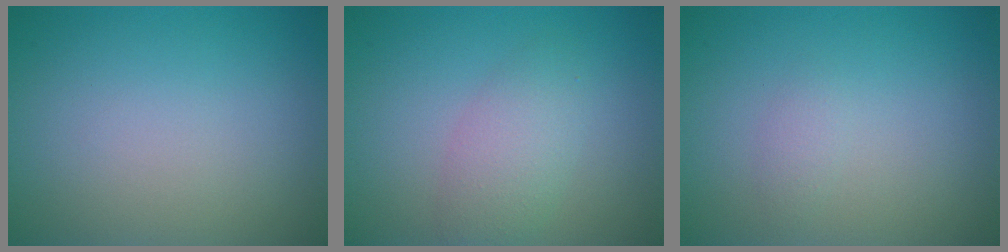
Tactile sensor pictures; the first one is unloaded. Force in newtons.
{"total": 2.9, "press": 2.9, "slide": 0.1}
{"total": 0.9, "press": 0.9, "slide": 0.0}